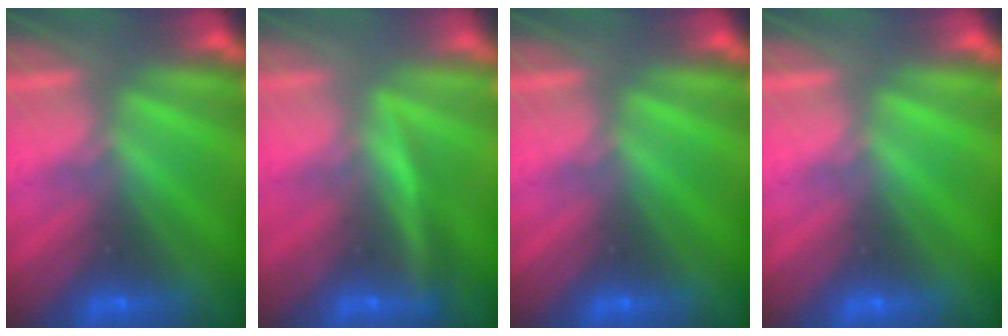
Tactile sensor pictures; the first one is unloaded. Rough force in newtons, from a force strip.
{"total": 2.9}
{"total": 0.0}
{"total": 0.0}